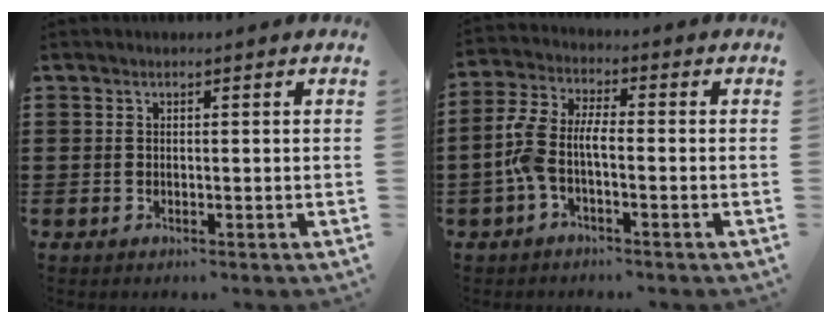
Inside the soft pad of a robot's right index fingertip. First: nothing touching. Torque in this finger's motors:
{"motor_torque": [1.51, -0.39, 0.75, 0.21]}